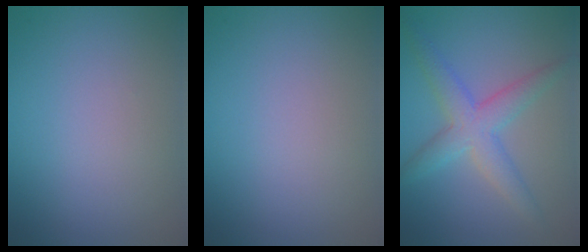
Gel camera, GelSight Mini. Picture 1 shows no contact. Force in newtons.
{"total": 0.0}
{"total": 4.3, "press": 4.3, "slide": 0.1}